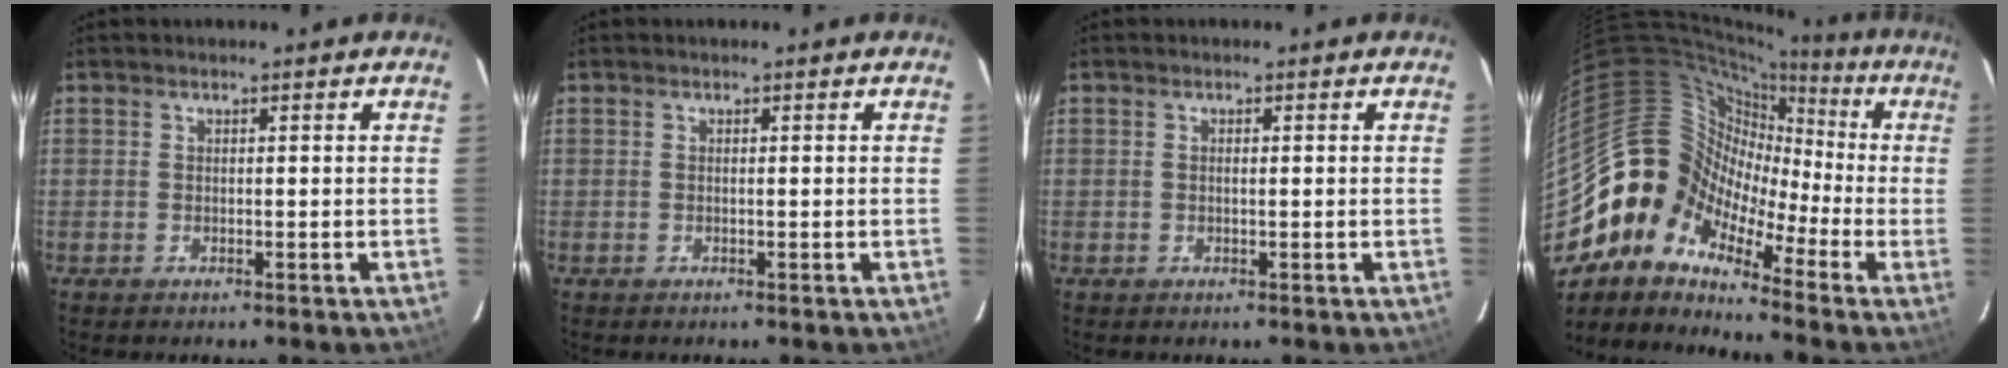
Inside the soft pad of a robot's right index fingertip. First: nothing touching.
{"total": 0.0}
{"total": 0.6, "force": [0.1, 0.2, 0.6], "torque": [-0.011, 0.002, 0.000]}
{"total": 11.3, "force": [-5.6, 8.9, 4.2], "torque": [-0.071, 0.024, -0.136]}